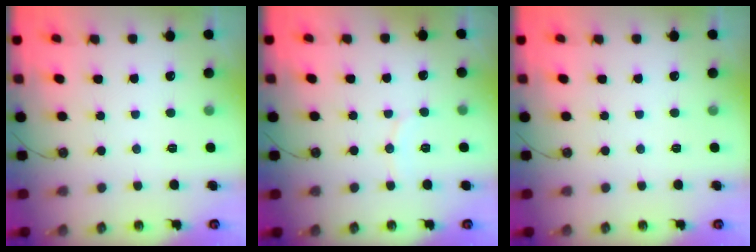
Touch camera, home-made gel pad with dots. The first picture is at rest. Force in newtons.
{"total": 5.7, "press": 5.7, "slide": 0.4}
{"total": 0.0}